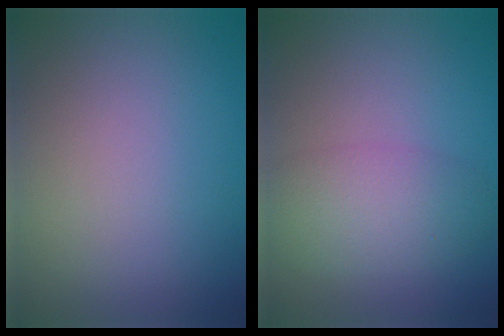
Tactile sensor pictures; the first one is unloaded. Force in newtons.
{"total": 4.3, "press": 4.3, "slide": 0.2}